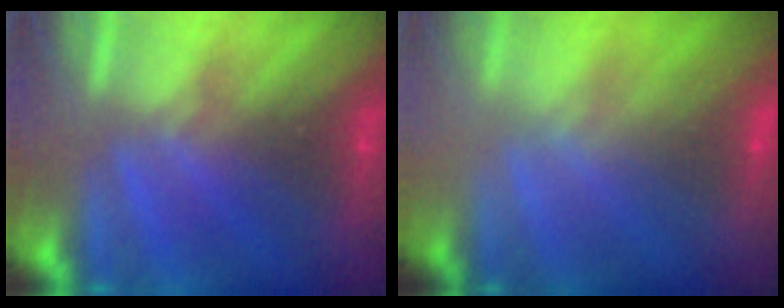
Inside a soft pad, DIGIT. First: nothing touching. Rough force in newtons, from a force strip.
{"total": 2.8}